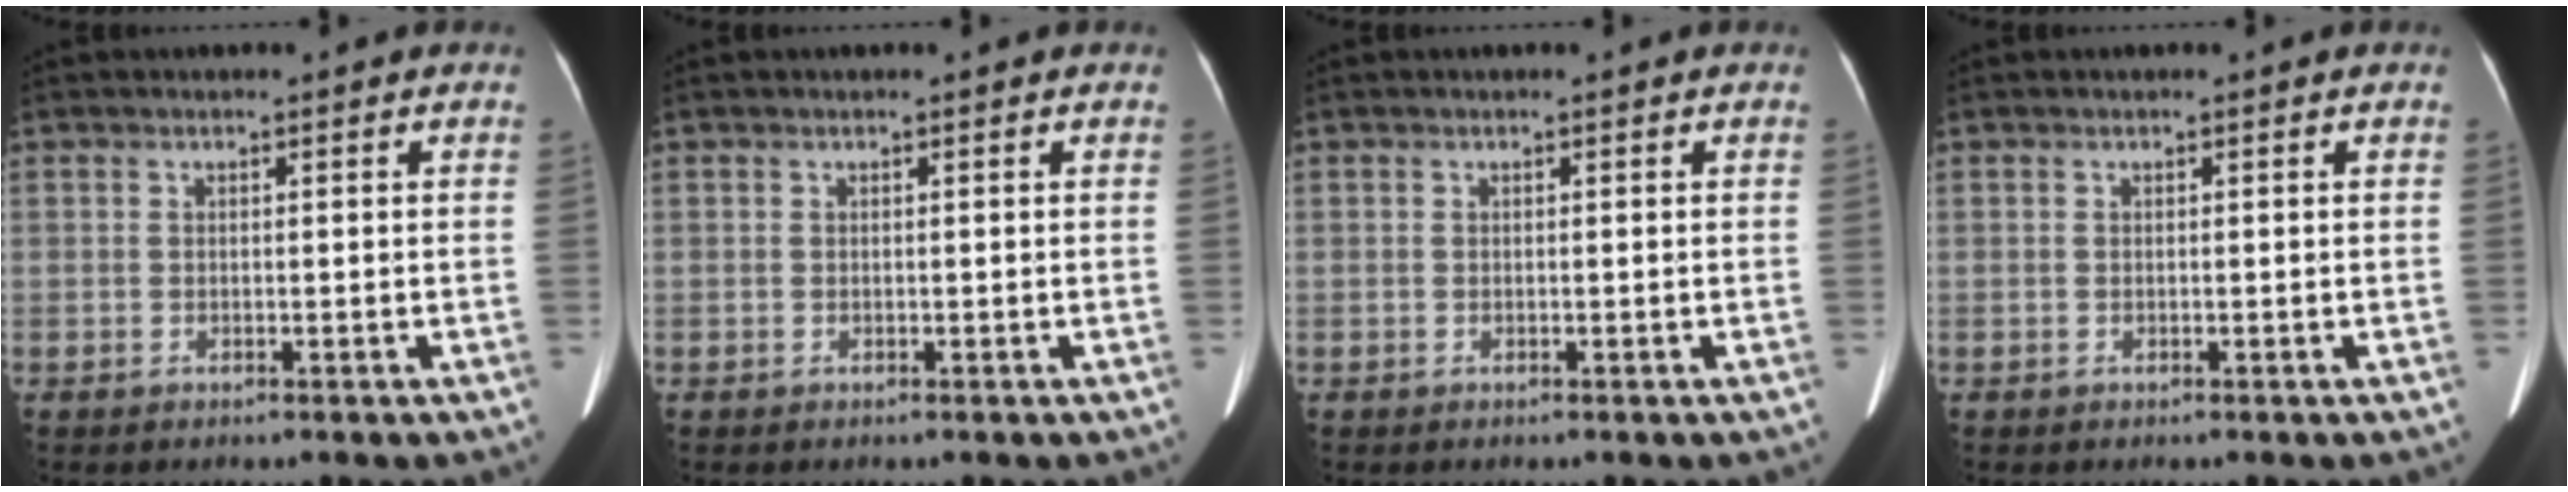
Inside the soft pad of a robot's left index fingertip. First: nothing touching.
{"total": 0.0}
{"total": 0.0}
{"total": 0.0}